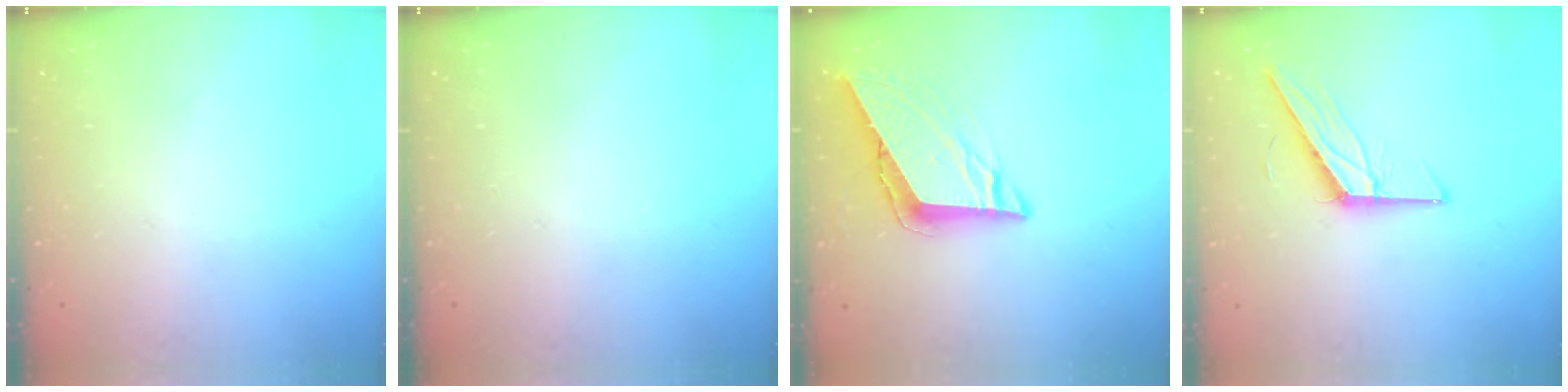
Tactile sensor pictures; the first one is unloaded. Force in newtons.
{"total": 0.0}
{"total": 8.7, "press": 8.6, "slide": 0.7}
{"total": 11.5, "press": 11.5, "slide": 0.2}